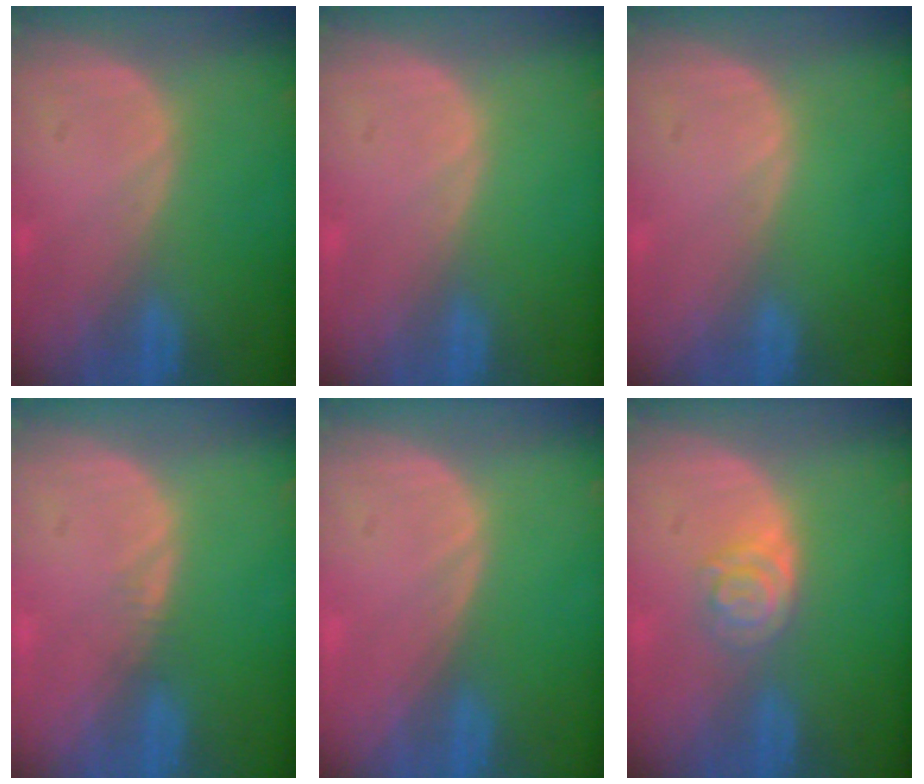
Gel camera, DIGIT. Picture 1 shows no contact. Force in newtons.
{"total": 0.0}
{"total": 0.0}
{"total": 0.8, "press": 0.8, "slide": 0.1}
{"total": 0.0}
{"total": 4.0, "press": 3.6, "slide": 1.8}